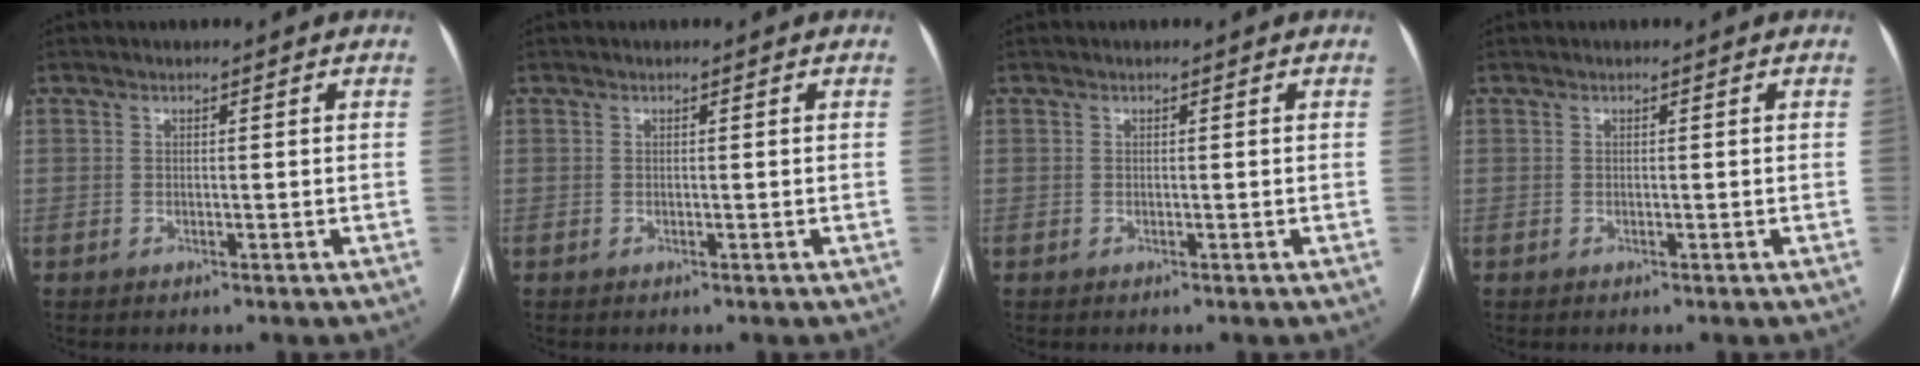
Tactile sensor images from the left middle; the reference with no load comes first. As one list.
[{"total": 0.0}, {"total": 0.0}, {"total": 0.0}]